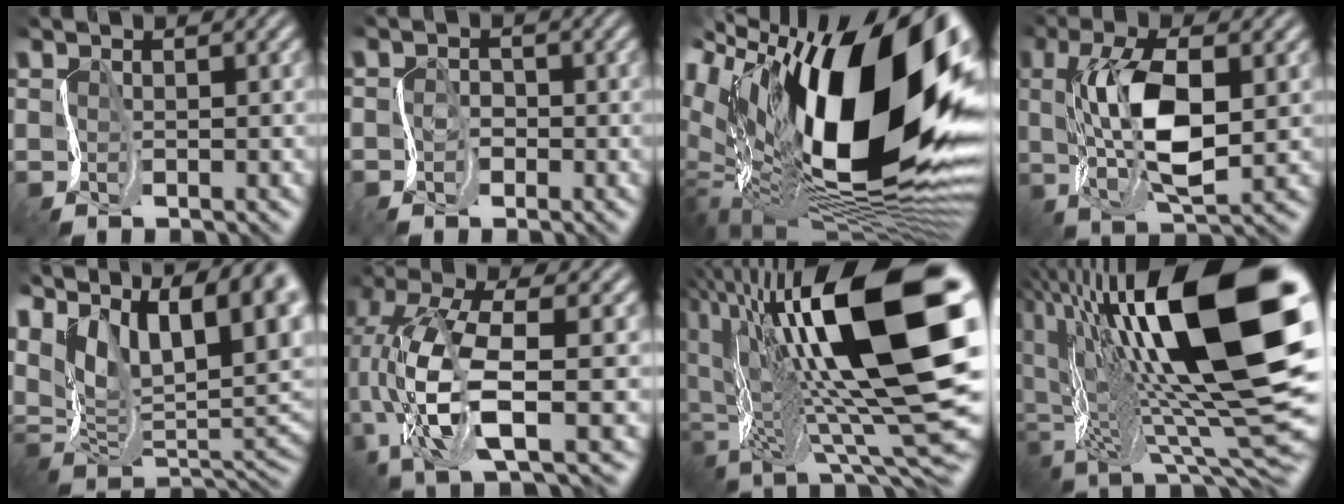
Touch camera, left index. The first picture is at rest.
{"total": 1.6, "force": [-1.2, 0.8, -0.6], "torque": [0.011, 0.002, -0.026]}
{"total": 19.6, "force": [3.8, 9.7, 16.6], "torque": [-0.301, 0.017, 0.050]}
{"total": 7.6, "force": [0.2, 2.9, 7.0], "torque": [-0.139, 0.003, 0.001]}
{"total": 14.7, "force": [5.9, 8.1, 10.8], "torque": [-0.196, 0.038, 0.098]}
{"total": 9.9, "force": [-1.6, 3.6, 9.0], "torque": [-0.203, -0.003, -0.035]}
{"total": 18.4, "force": [3.5, 7.1, 16.6], "torque": [-0.286, 0.020, 0.054]}
{"total": 18.6, "force": [3.9, 7.2, 16.8], "torque": [-0.288, 0.027, 0.061]}